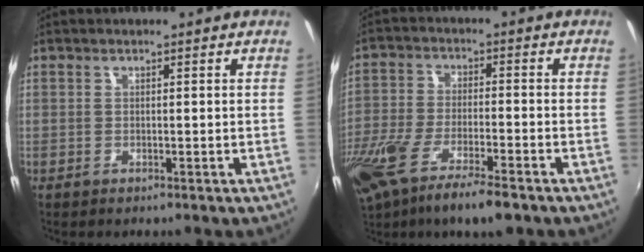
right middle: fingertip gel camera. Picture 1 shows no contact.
{"total": 15.3, "force": [-10.4, 3.6, 10.7], "torque": [-0.234, -0.056, -0.193]}